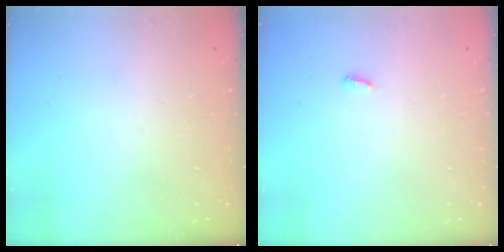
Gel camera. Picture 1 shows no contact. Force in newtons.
{"total": 2.6, "press": 2.6, "slide": 0.2}